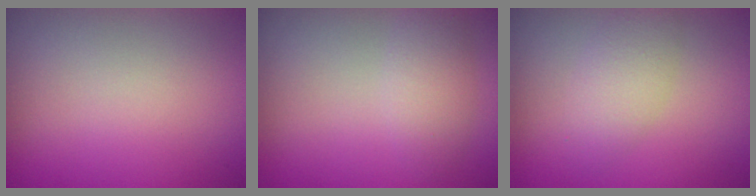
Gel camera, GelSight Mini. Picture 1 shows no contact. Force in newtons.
{"total": 2.5, "press": 2.5, "slide": 0.1}
{"total": 2.6, "press": 2.6, "slide": 0.0}